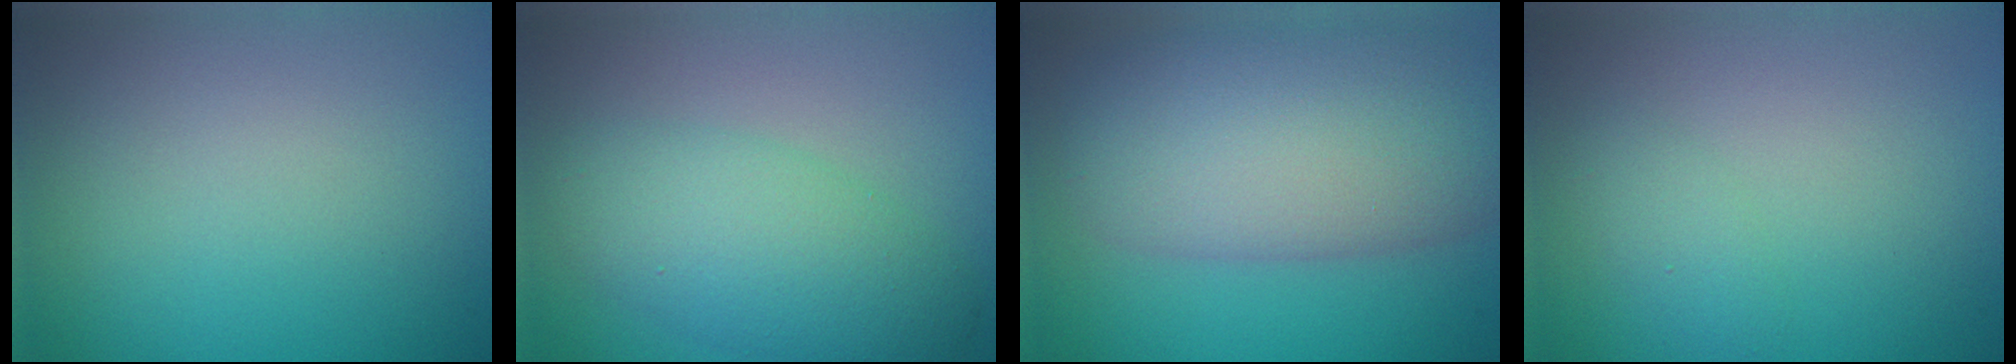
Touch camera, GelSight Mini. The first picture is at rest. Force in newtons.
{"total": 5.0, "press": 5.0, "slide": 0.1}
{"total": 10.6, "press": 10.6, "slide": 0.6}
{"total": 1.2, "press": 1.2, "slide": 0.1}